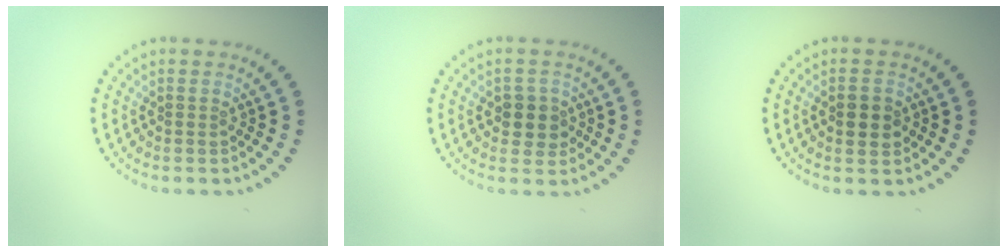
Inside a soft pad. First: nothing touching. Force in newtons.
{"total": 2.6, "press": 2.4, "slide": 0.8}
{"total": 2.3, "press": 2.3, "slide": 0.1}